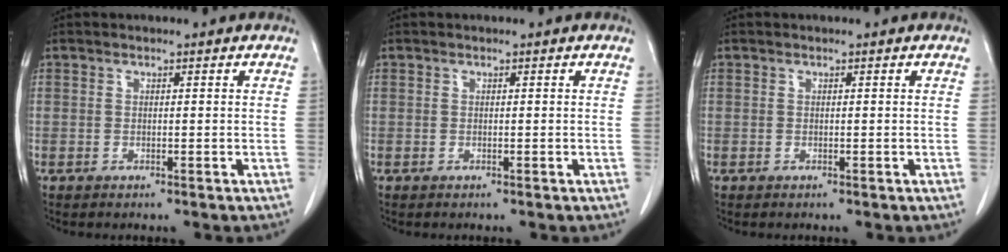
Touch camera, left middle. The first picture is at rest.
{"total": 0.0}
{"total": 0.0}